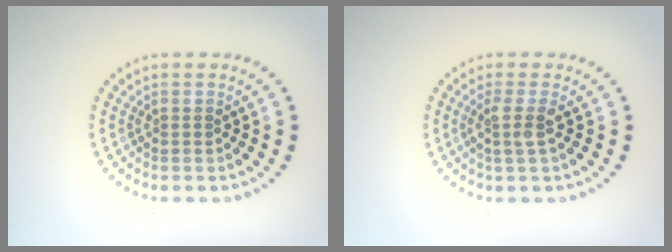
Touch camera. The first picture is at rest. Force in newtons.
{"total": 1.7, "press": 1.3, "slide": 1.2}